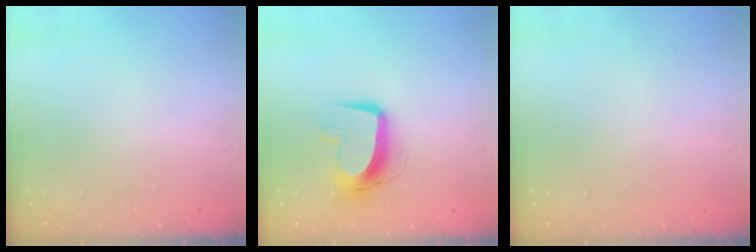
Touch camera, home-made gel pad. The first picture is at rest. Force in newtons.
{"total": 11.8, "press": 11.7, "slide": 1.1}
{"total": 0.0}